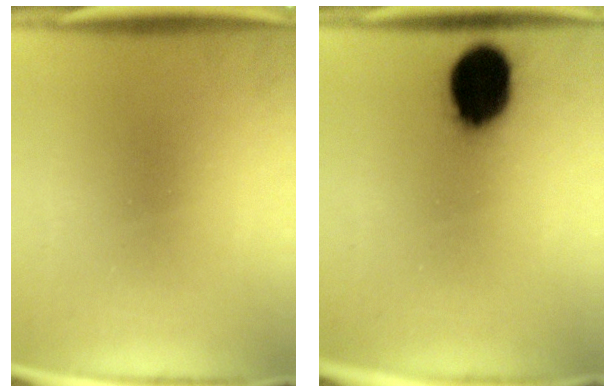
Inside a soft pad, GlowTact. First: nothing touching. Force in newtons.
{"total": 15.5}